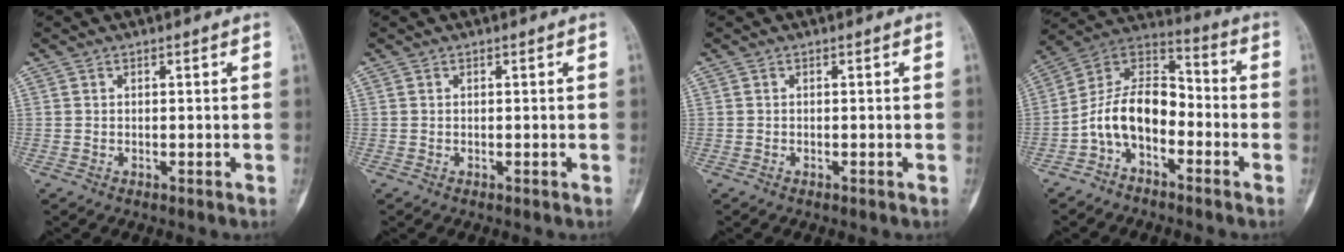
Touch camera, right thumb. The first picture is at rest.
{"total": 0.0}
{"total": 0.0}
{"total": 12.3, "force": [-4.3, 7.4, 8.8], "torque": [-0.145, 0.075, -0.094]}